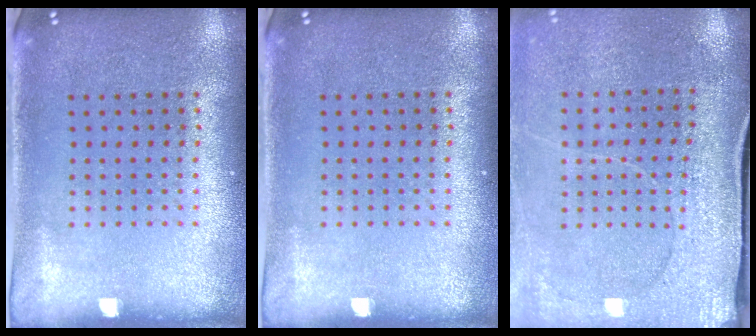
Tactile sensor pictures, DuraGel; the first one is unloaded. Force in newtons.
{"total": 0.0}
{"total": 2.9, "press": 2.8, "slide": 0.7}